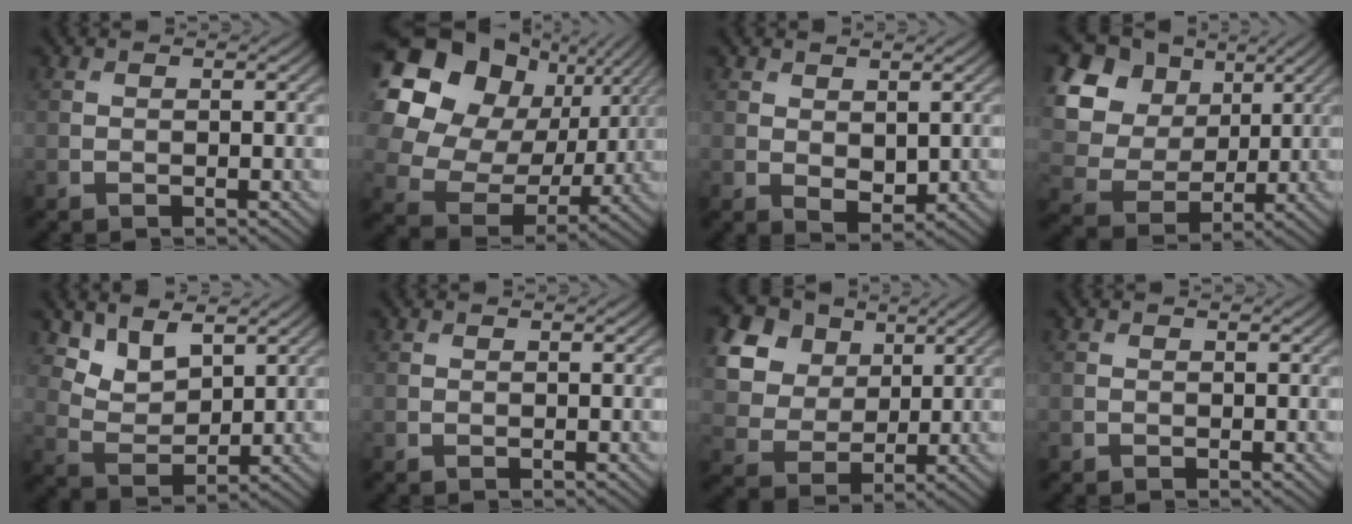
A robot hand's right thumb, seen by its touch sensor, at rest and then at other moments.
{"total": 21.8, "force": [7.6, 16.9, 11.4], "torque": [-0.314, 0.046, 0.156]}
{"total": 2.7, "force": [1.0, 1.8, 1.8], "torque": [-0.035, -0.008, 0.022]}
{"total": 18.1, "force": [6.6, 14.6, 8.4], "torque": [-0.265, 0.036, 0.150]}
{"total": 5.8, "force": [4.3, 2.8, 2.8], "torque": [-0.065, -0.013, 0.080]}
{"total": 0.0}
{"total": 16.2, "force": [7.1, 12.5, 7.5], "torque": [-0.242, 0.029, 0.168]}
{"total": 0.6, "force": [-0.2, 0.6, 0.0], "torque": [-0.001, -0.004, -0.006]}